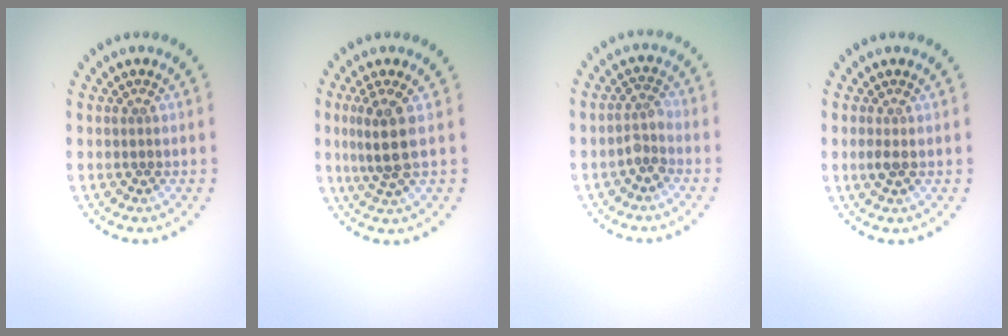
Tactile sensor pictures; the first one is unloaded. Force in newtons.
{"total": 3.2, "press": 2.7, "slide": 1.8}
{"total": 1.8, "press": 1.2, "slide": 1.3}
{"total": 1.1, "press": 1.1, "slide": 0.2}